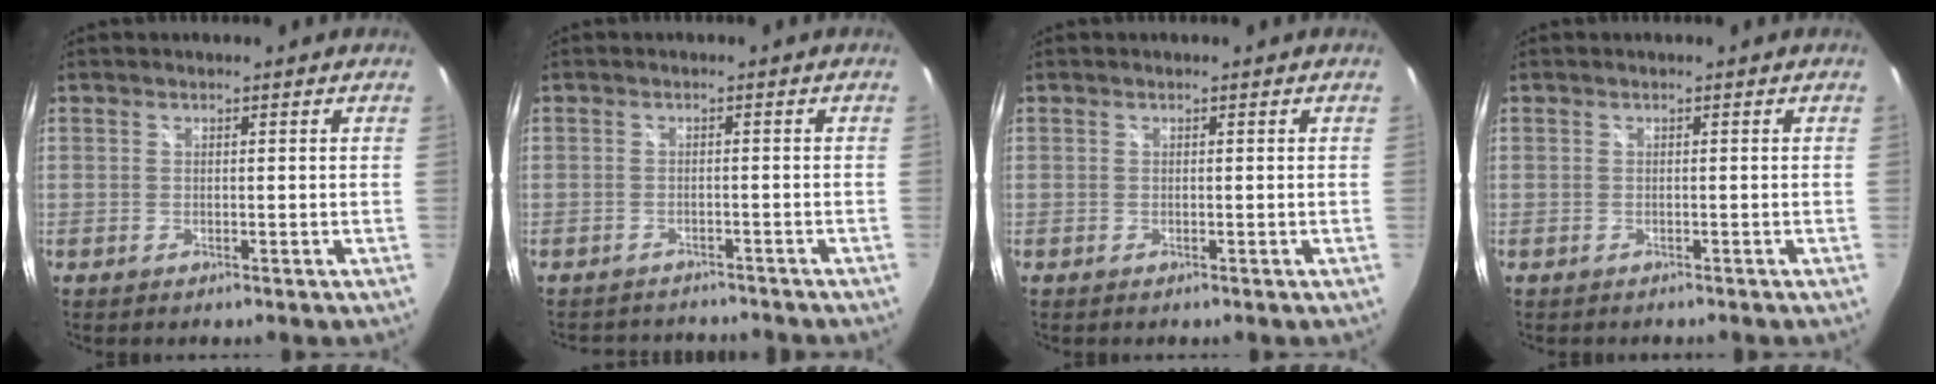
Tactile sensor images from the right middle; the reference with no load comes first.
{"total": 6.7, "force": [-6.3, 1.9, 1.5], "torque": [-0.041, -0.001, -0.086]}
{"total": 0.0}
{"total": 0.9, "force": [-0.9, 0.3, 0.2], "torque": [-0.006, -0.005, -0.013]}